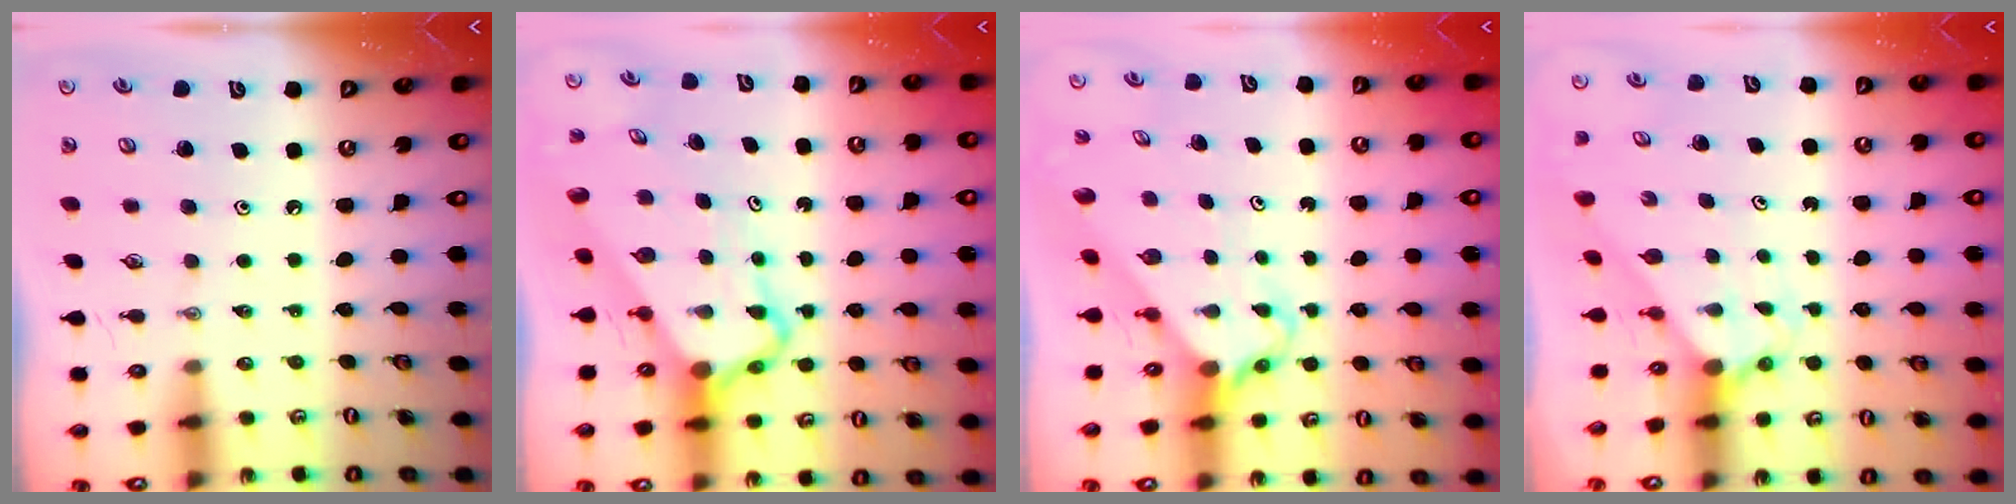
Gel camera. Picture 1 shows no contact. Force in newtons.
{"total": 8.8, "press": 8.8, "slide": 0.7}
{"total": 2.6, "press": 2.6, "slide": 0.2}
{"total": 2.0, "press": 2.0, "slide": 0.2}